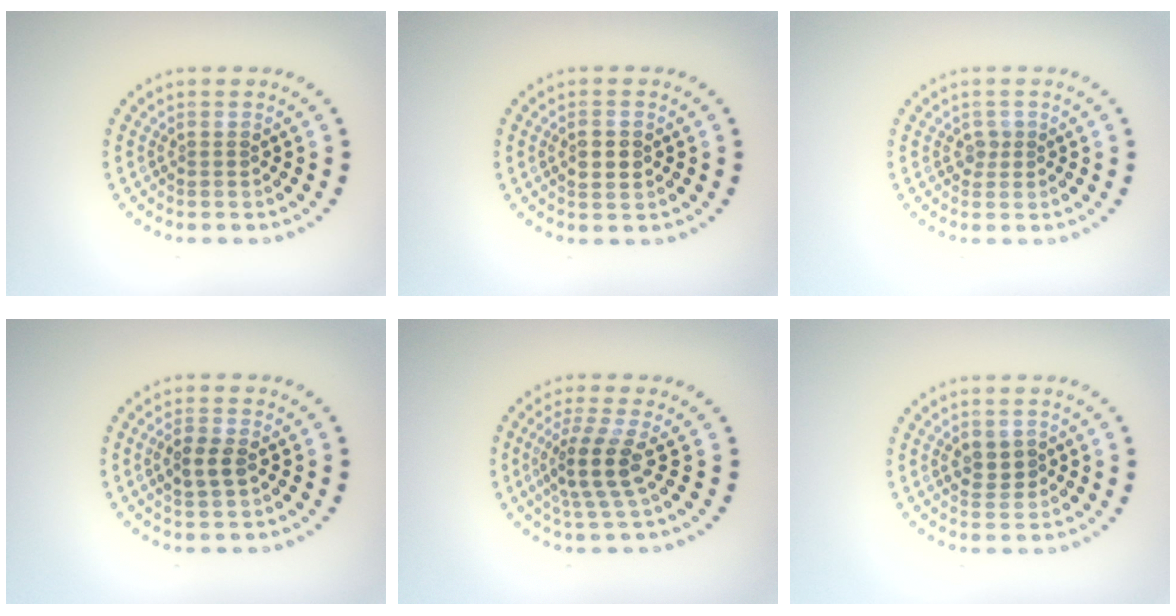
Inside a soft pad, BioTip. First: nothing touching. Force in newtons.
{"total": 1.8, "press": 1.8, "slide": 0.3}
{"total": 0.9, "press": 0.8, "slide": 0.4}
{"total": 2.5, "press": 2.5, "slide": 0.4}
{"total": 3.7, "press": 2.8, "slide": 2.4}
{"total": 2.3, "press": 2.3, "slide": 0.4}